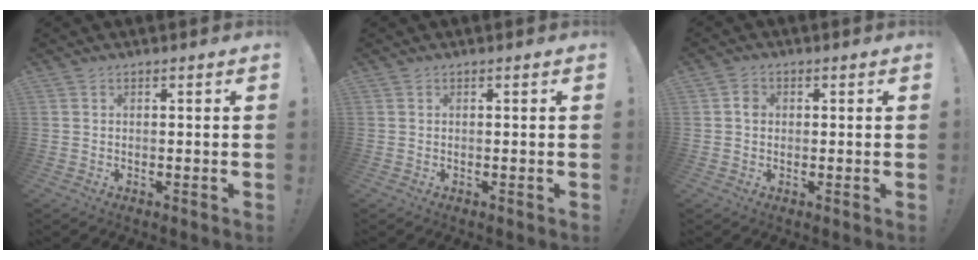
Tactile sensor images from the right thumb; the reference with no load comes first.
{"total": 0.0}
{"total": 2.4, "force": [-0.1, 2.0, 1.3], "torque": [-0.015, 0.005, -0.004]}